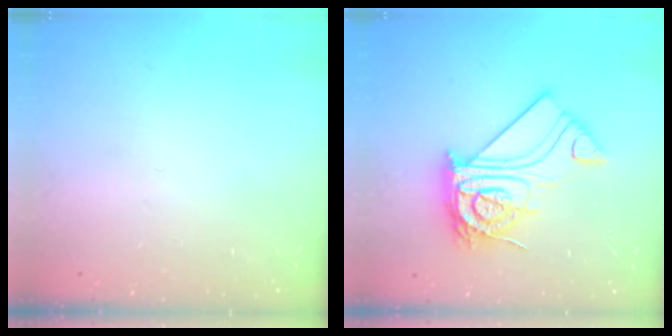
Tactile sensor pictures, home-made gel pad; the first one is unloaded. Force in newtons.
{"total": 21.6, "press": 21.6, "slide": 2.0}